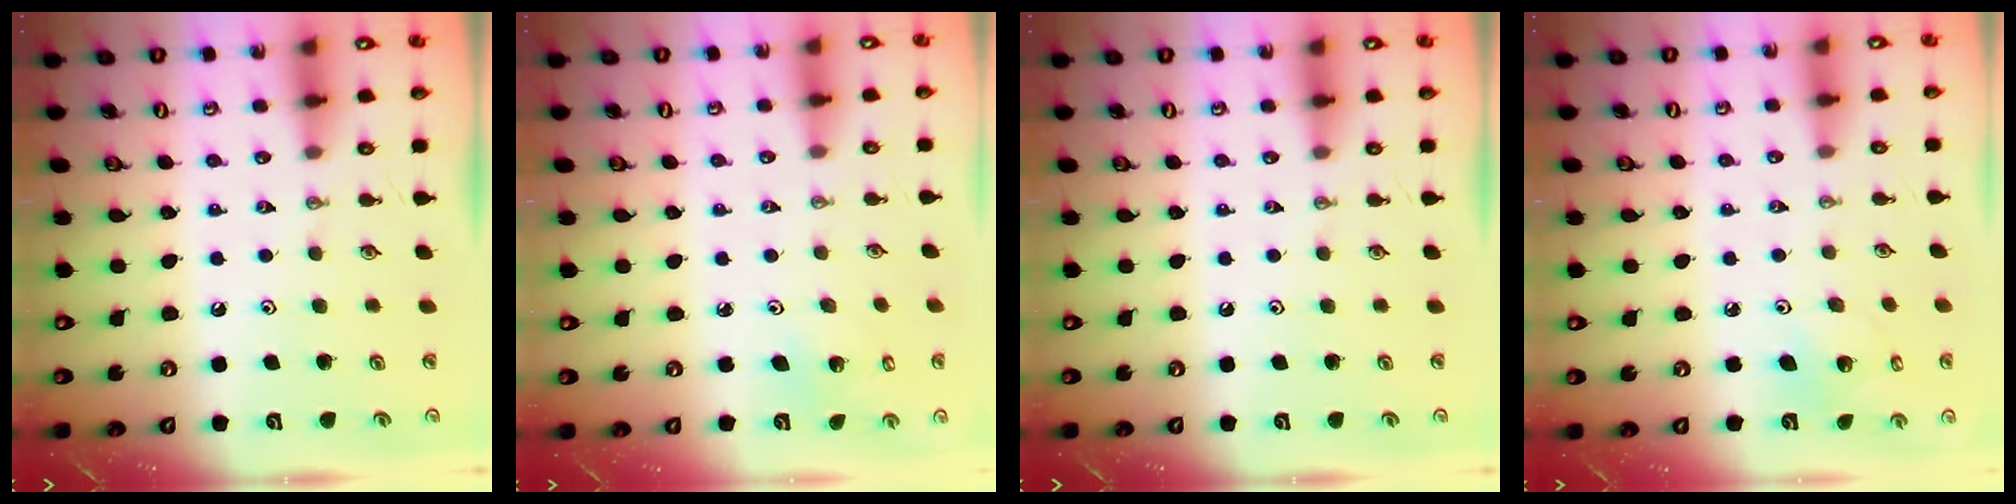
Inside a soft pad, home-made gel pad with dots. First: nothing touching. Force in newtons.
{"total": 3.0, "press": 3.0, "slide": 0.1}
{"total": 0.0}
{"total": 4.1, "press": 4.1, "slide": 0.3}